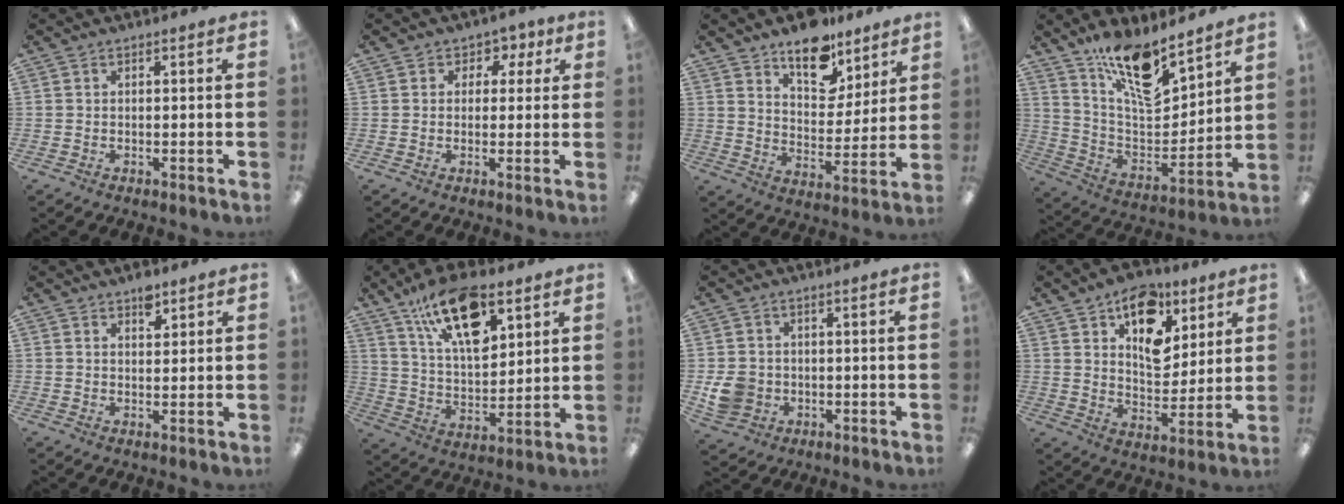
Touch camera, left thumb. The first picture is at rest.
{"total": 3.7, "force": [0.7, 3.5, 1.1], "torque": [-0.006, 0.004, 0.009]}
{"total": 13.6, "force": [10.4, 6.8, 5.5], "torque": [-0.072, -0.067, 0.188]}
{"total": 16.6, "force": [12.7, 5.3, 9.2], "torque": [-0.166, -0.086, 0.221]}
{"total": 3.8, "force": [2.6, 2.0, 2.0], "torque": [-0.011, -0.014, 0.040]}
{"total": 18.8, "force": [11.2, 8.5, 12.4], "torque": [-0.208, -0.044, 0.194]}
{"total": 6.8, "force": [-0.9, 6.2, 2.7], "torque": [-0.057, 0.009, -0.014]}
{"total": 15.6, "force": [8.3, 9.6, 9.0], "torque": [-0.115, -0.035, 0.145]}